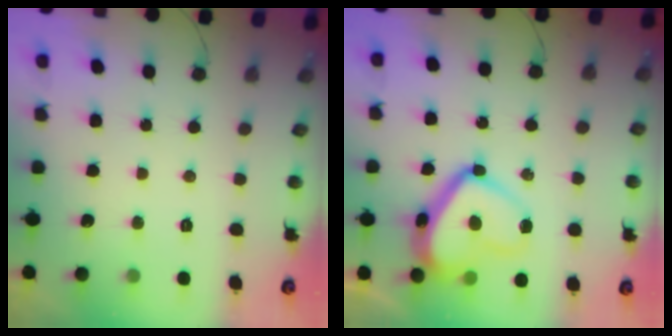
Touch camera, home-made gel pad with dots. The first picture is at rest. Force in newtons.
{"total": 16.7, "press": 16.7, "slide": 1.5}